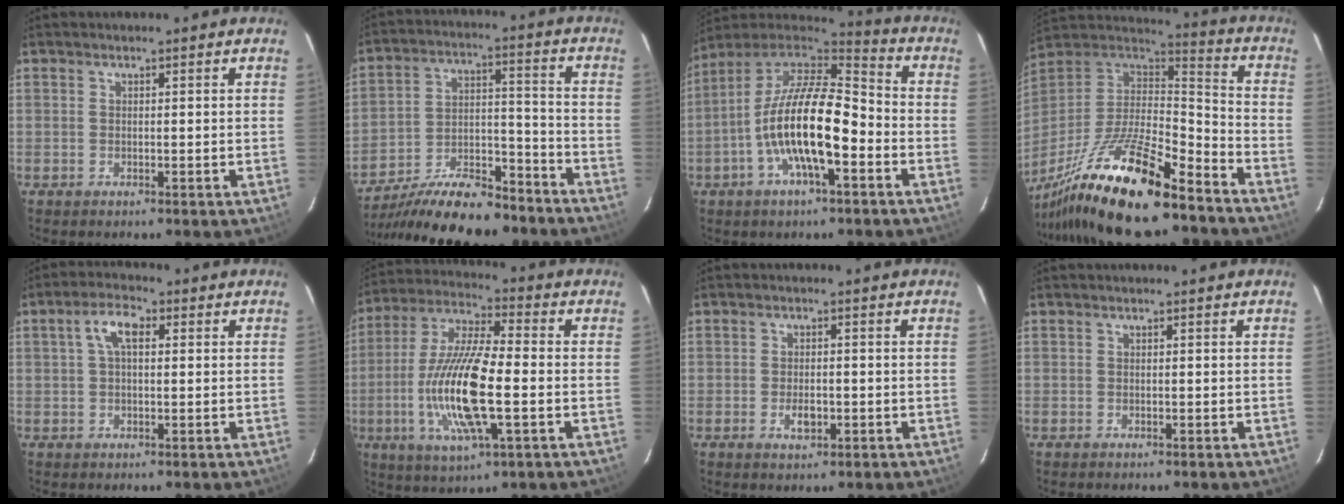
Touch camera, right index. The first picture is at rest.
{"total": 18.8, "force": [-15.8, 5.3, 8.6], "torque": [-0.161, -0.001, -0.247]}
{"total": 17.5, "force": [-5.2, 5.9, 15.7], "torque": [-0.296, -0.002, -0.106]}
{"total": 23.9, "force": [-17.1, 5.3, 15.9], "torque": [-0.314, -0.034, -0.299]}
{"total": 4.9, "force": [1.2, 2.4, 4.1], "torque": [-0.079, 0.018, 0.022]}
{"total": 17.3, "force": [-3.5, 4.2, 16.5], "torque": [-0.339, -0.008, -0.070]}
{"total": 3.1, "force": [-1.0, 1.8, 2.4], "torque": [-0.043, -0.001, -0.014]}
{"total": 0.0}